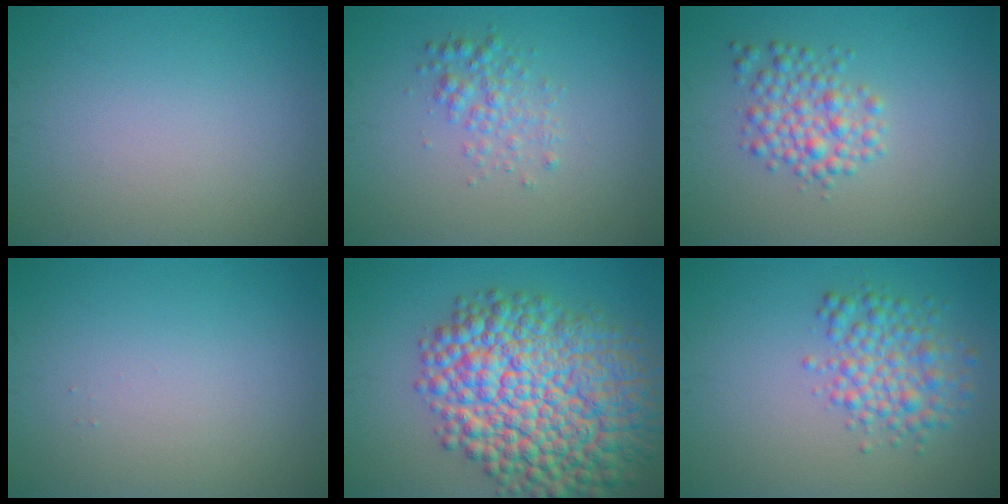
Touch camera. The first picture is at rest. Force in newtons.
{"total": 2.2, "press": 2.2, "slide": 0.0}
{"total": 3.3, "press": 3.3, "slide": 0.1}
{"total": 0.0}
{"total": 14.6, "press": 14.6, "slide": 0.5}
{"total": 4.1, "press": 4.1, "slide": 0.0}